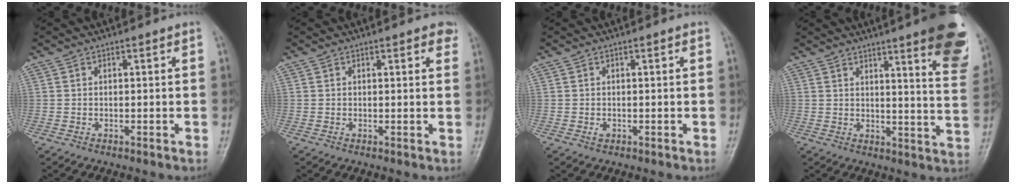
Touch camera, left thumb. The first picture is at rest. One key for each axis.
{"total": 2.6, "fx": 1.7, "fy": 1.0, "fz": 1.8, "tx": -0.008, "ty": -0.001, "tz": 0.016}
{"total": 1.0, "fx": -0.1, "fy": 0.7, "fz": 0.7, "tx": -0.006, "ty": 0.004, "tz": 0.001}
{"total": 17.1, "fx": 10.6, "fy": 2.7, "fz": 13.1, "tx": -0.133, "ty": -0.057, "tz": 0.121}